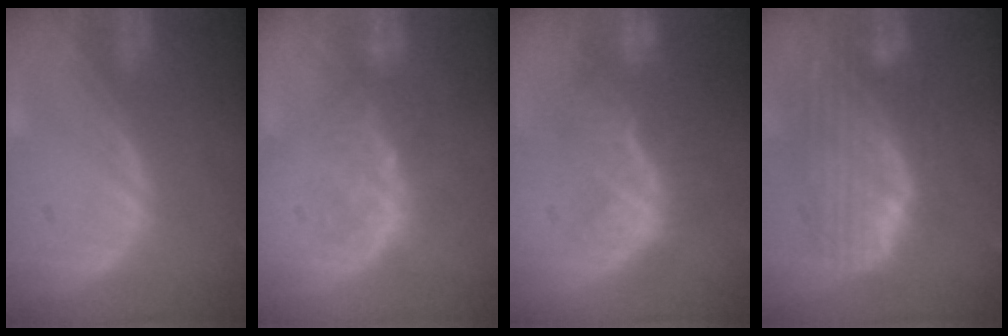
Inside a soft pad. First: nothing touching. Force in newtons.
{"total": 4.8, "press": 4.3, "slide": 2.1}
{"total": 9.5, "press": 8.6, "slide": 4.1}
{"total": 10.0, "press": 8.9, "slide": 4.6}